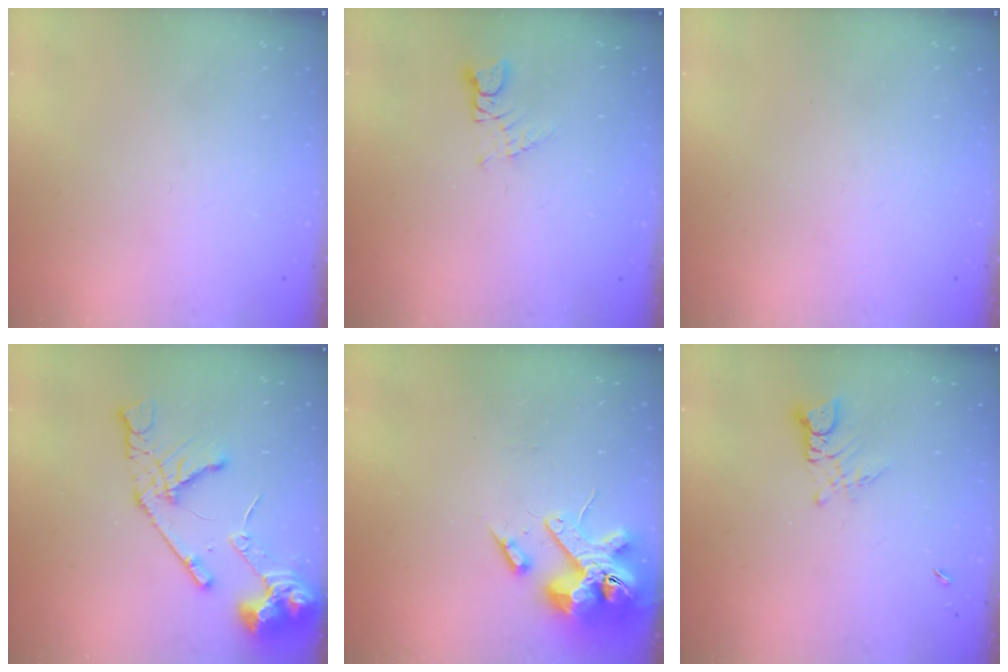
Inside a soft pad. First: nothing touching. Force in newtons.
{"total": 1.6, "press": 1.6, "slide": 0.2}
{"total": 0.0}
{"total": 14.8, "press": 14.7, "slide": 1.9}
{"total": 13.1, "press": 12.9, "slide": 2.1}
{"total": 3.0, "press": 2.9, "slide": 0.4}